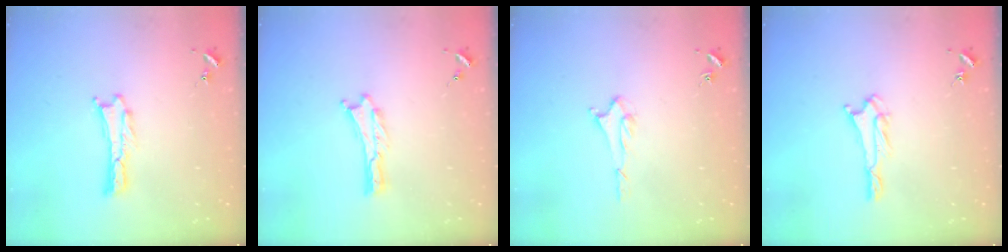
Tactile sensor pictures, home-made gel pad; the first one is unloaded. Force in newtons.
{"total": 0.0}
{"total": 1.5, "press": 1.5, "slide": 0.2}
{"total": 1.7, "press": 1.7, "slide": 0.2}